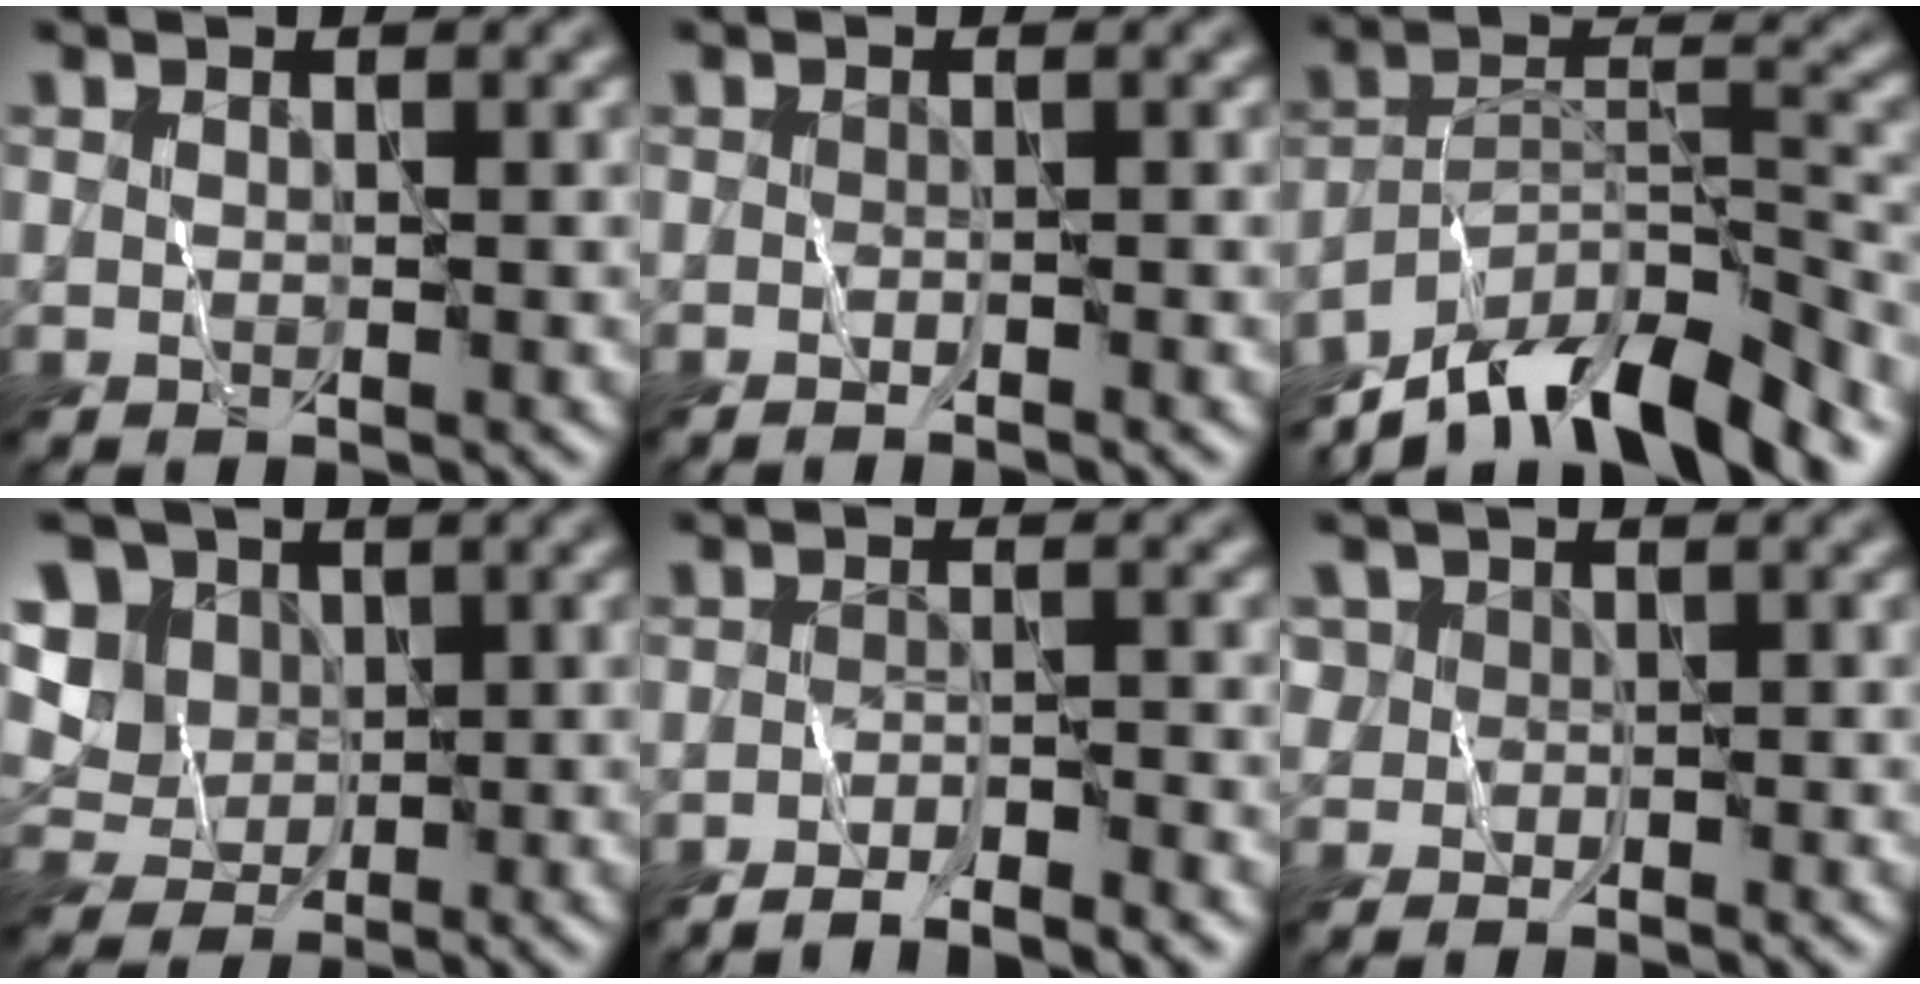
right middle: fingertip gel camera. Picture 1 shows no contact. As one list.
[{"total": 0.8, "force": [-0.6, -0.3, 0.4], "torque": [-0.008, -0.002, -0.010]}, {"total": 10.8, "force": [-8.9, 2.3, 5.6], "torque": [-0.089, 0.008, -0.166]}, {"total": 7.4, "force": [3.6, 5.8, 2.9], "torque": [-0.079, 0.006, 0.056]}, {"total": 3.1, "force": [-2.6, 0.0, 1.6], "torque": [-0.029, 0.004, -0.051]}, {"total": 1.3, "force": [0.1, 1.2, 0.5], "torque": [-0.004, 0.001, -0.006]}]